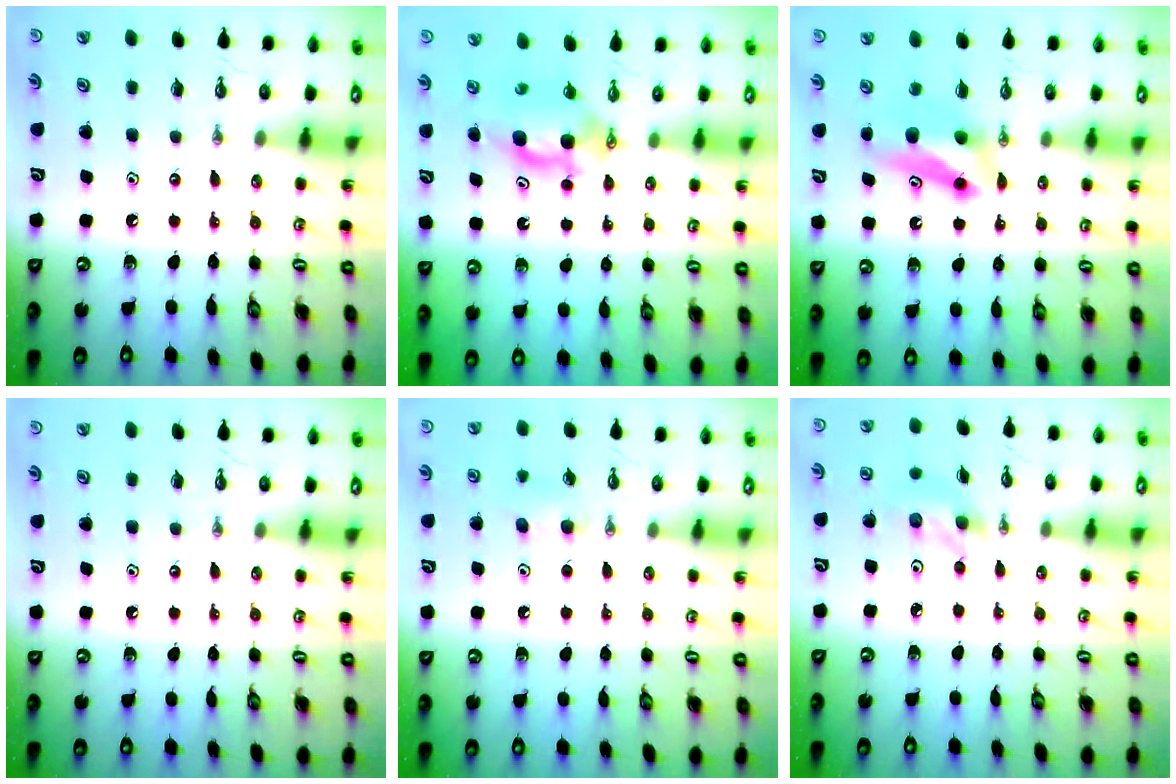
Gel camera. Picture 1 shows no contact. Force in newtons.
{"total": 5.5, "press": 5.5, "slide": 0.7}
{"total": 7.9, "press": 7.2, "slide": 3.4}
{"total": 0.0}
{"total": 7.3, "press": 6.9, "slide": 2.1}
{"total": 4.6, "press": 4.5, "slide": 0.9}